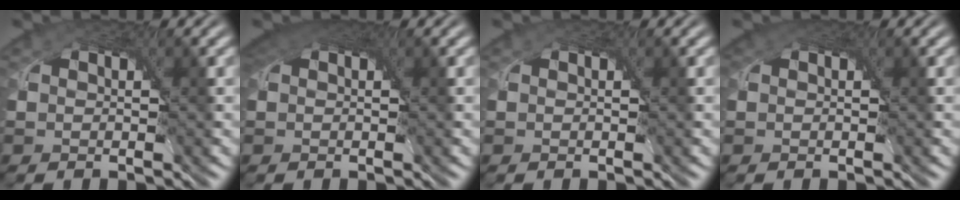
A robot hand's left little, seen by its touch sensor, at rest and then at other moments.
{"total": 3.8, "force": [2.1, 2.1, 2.4], "torque": [-0.044, 0.010, 0.024]}
{"total": 0.0}
{"total": 1.6, "force": [0.8, 1.1, 0.9], "torque": [-0.018, 0.003, 0.008]}